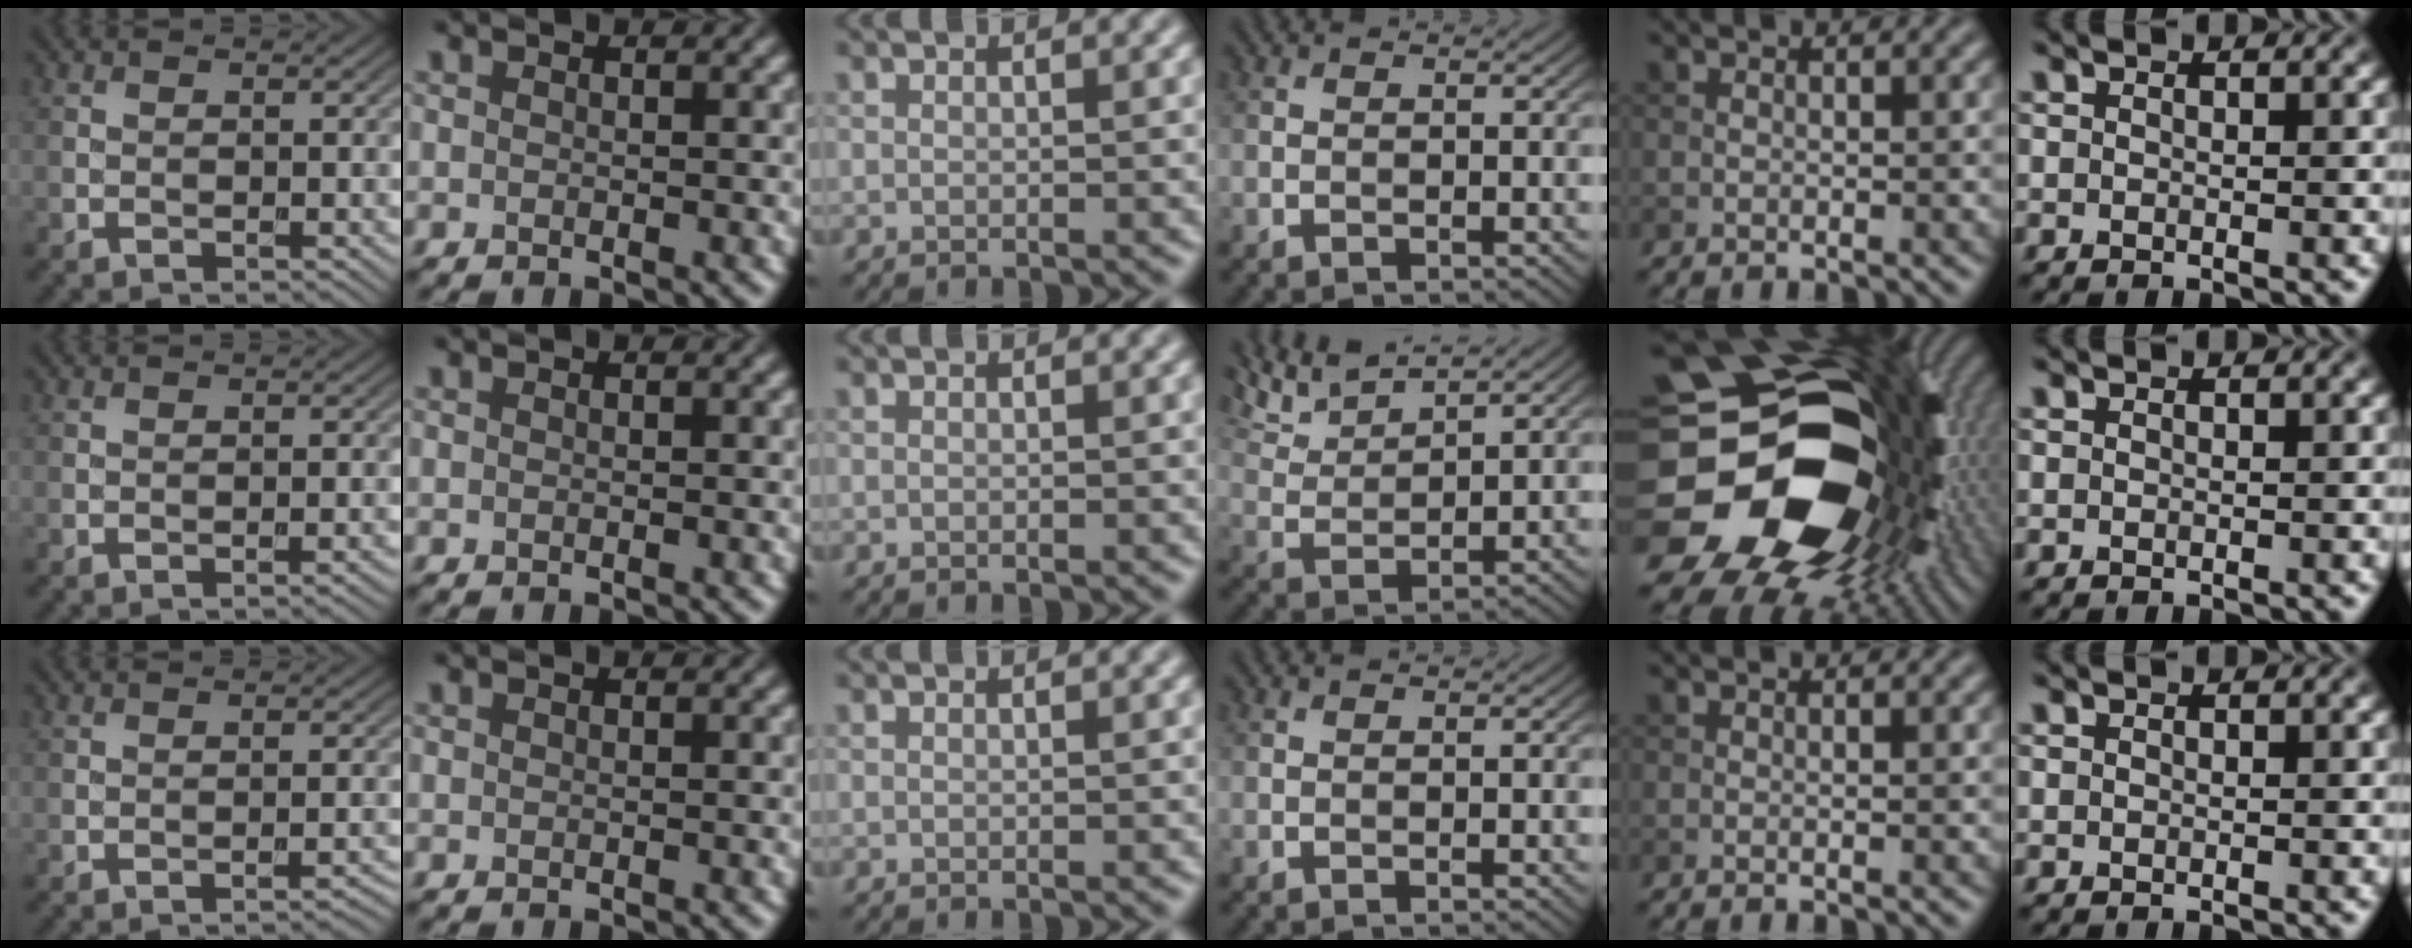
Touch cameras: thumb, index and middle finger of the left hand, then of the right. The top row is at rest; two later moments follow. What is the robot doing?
{"motion": "screw", "object": "dispenser bottle"}